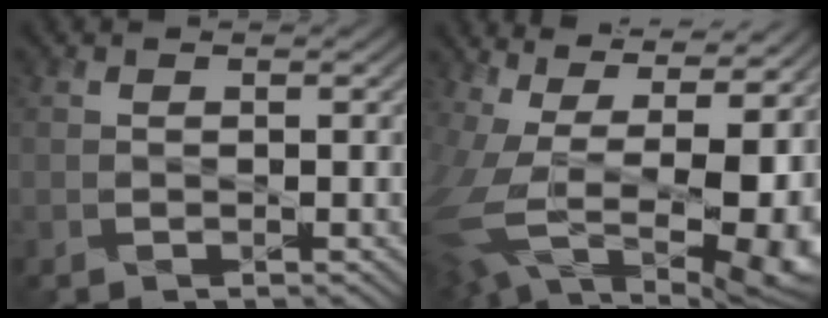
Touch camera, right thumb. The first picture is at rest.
{"total": 18.1, "force": [1.2, 8.8, 15.8], "torque": [-0.266, -0.033, 0.066]}